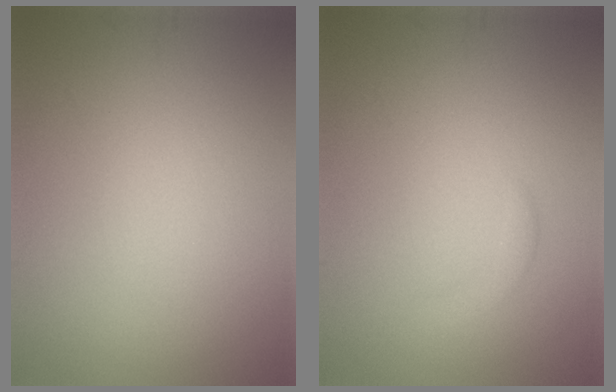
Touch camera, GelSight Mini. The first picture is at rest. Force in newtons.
{"total": 1.1, "press": 1.1, "slide": 0.0}